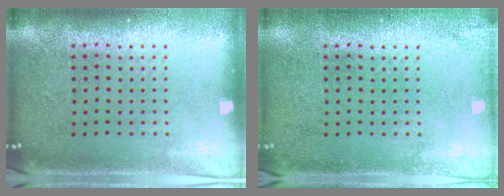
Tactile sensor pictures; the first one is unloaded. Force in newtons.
{"total": 1.3, "press": 1.3, "slide": 0.1}